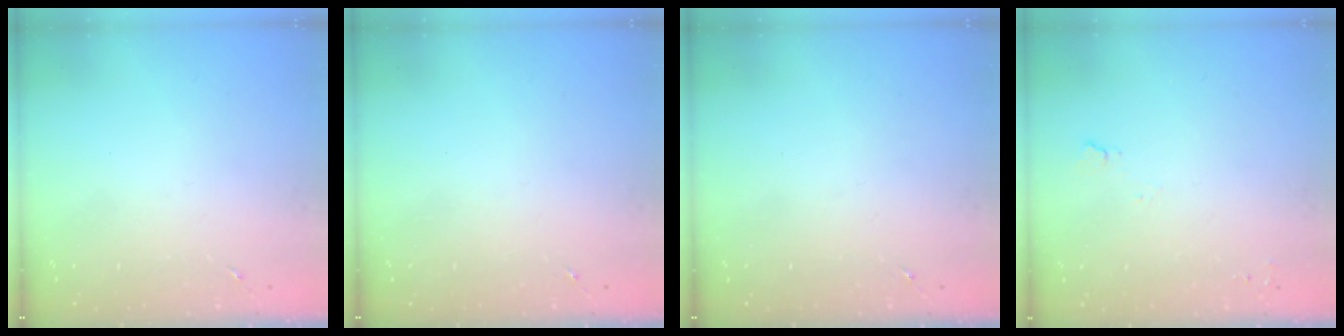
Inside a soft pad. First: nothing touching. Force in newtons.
{"total": 0.0}
{"total": 0.0}
{"total": 5.1, "press": 5.1, "slide": 0.6}